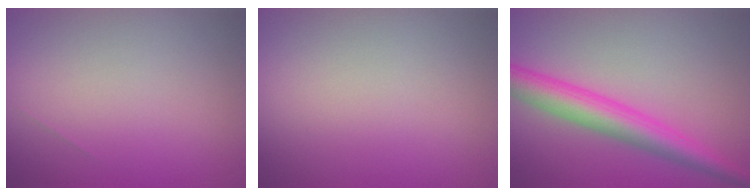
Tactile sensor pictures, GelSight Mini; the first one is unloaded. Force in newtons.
{"total": 0.0}
{"total": 5.2, "press": 5.2, "slide": 0.1}